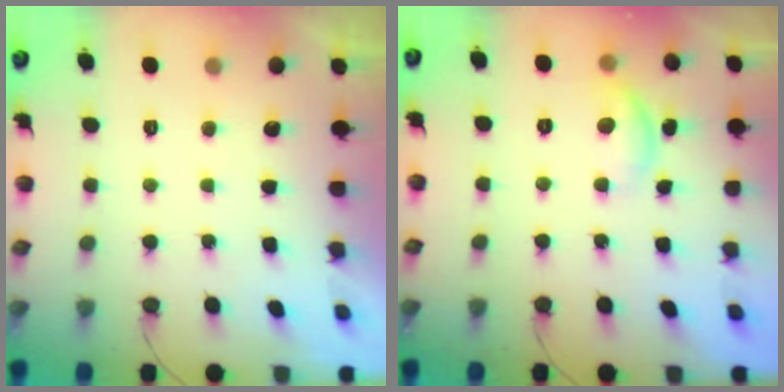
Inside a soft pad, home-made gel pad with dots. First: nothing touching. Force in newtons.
{"total": 8.5, "press": 8.4, "slide": 0.6}